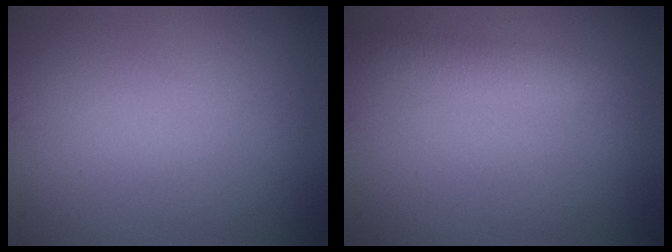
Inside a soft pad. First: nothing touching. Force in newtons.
{"total": 2.0, "press": 2.0, "slide": 0.1}